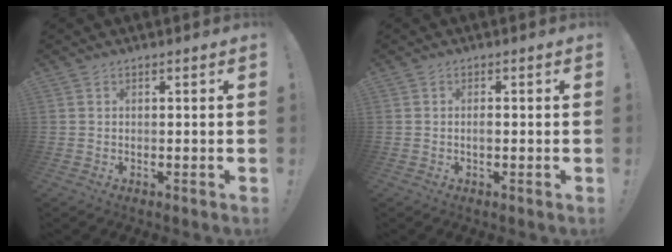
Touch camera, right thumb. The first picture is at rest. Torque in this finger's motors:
{"motor_torque": [0.42, 0.37, 0.16, -0.02, -0.05]}